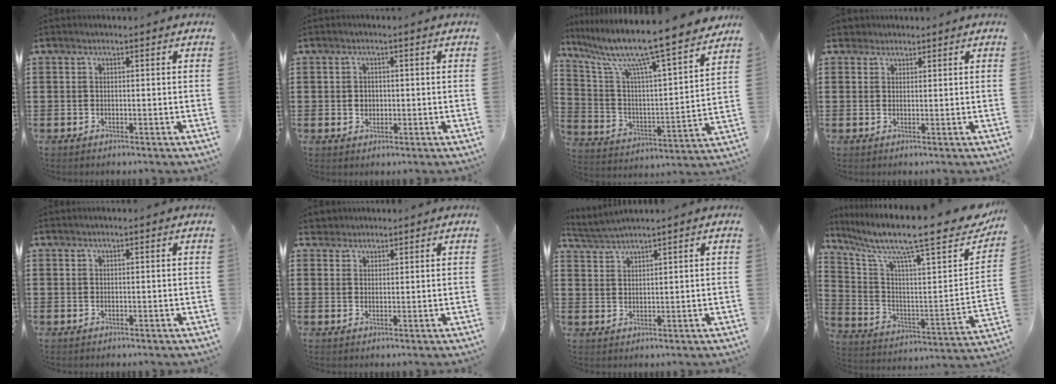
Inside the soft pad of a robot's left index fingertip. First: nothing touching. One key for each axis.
{"total": 1.6, "fx": 0.2, "fy": 1.3, "fz": 0.8, "tx": -0.019, "ty": 0.008, "tz": 0.001}
{"total": 12.0, "fx": 10.0, "fy": 0.2, "fz": 6.7, "tx": -0.159, "ty": -0.076, "tz": 0.159}
{"total": 1.8, "fx": 1.6, "fy": 1.0, "fz": -0.1, "tx": -0.005, "ty": 0.007, "tz": 0.031}
{"total": 0.0}
{"total": 2.1, "fx": 1.9, "fy": 0.9, "fz": -0.3, "tx": -0.001, "ty": 0.006, "tz": 0.037}
{"total": 2.1, "fx": 2.1, "fy": -0.4, "fz": 0.3, "tx": -0.013, "ty": -0.005, "tz": 0.039}
{"total": 12.8, "fx": 9.9, "fy": 1.7, "fz": 7.9, "tx": -0.160, "ty": -0.076, "tz": 0.151}